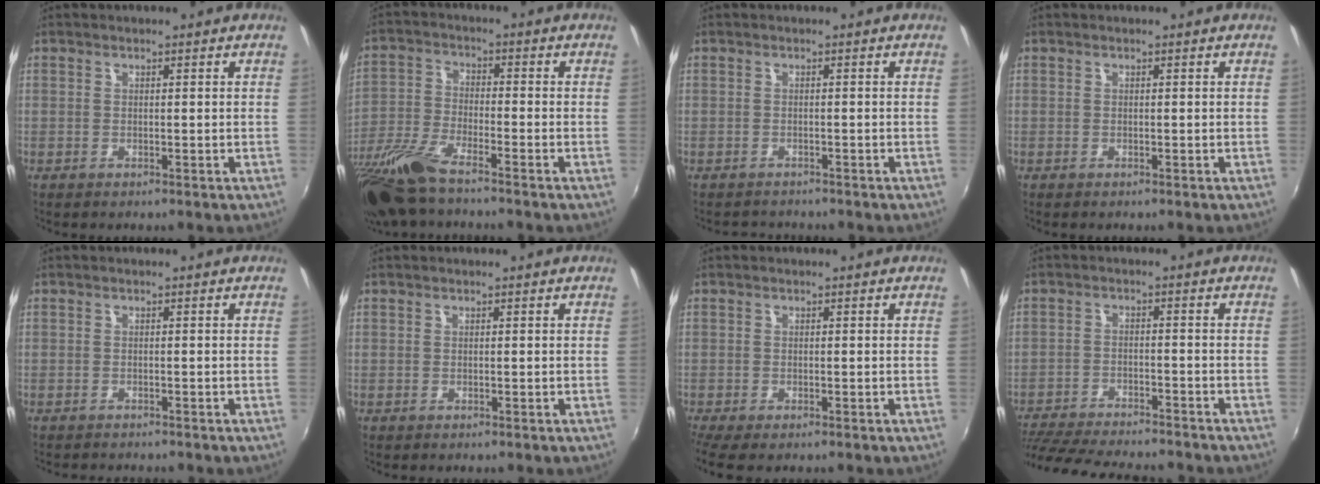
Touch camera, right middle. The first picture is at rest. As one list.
[{"total": 12.8, "force": [-9.9, 2.3, 7.8], "torque": [-0.174, -0.034, -0.198]}, {"total": 2.4, "force": [-2.3, 0.6, 0.2], "torque": [-0.010, -0.005, -0.036]}, {"total": 0.0}, {"total": 2.2, "force": [-2.1, 0.3, 0.6], "torque": [-0.019, -0.012, -0.033]}, {"total": 0.0}, {"total": 0.0}, {"total": 18.0, "force": [-15.8, 3.5, 8.0], "torque": [-0.169, -0.027, -0.242]}]